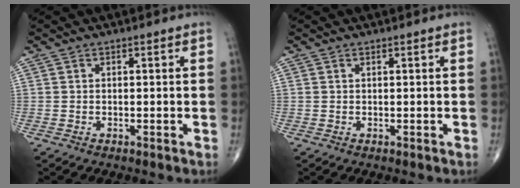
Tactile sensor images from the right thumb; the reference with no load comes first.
{"total": 0.0}